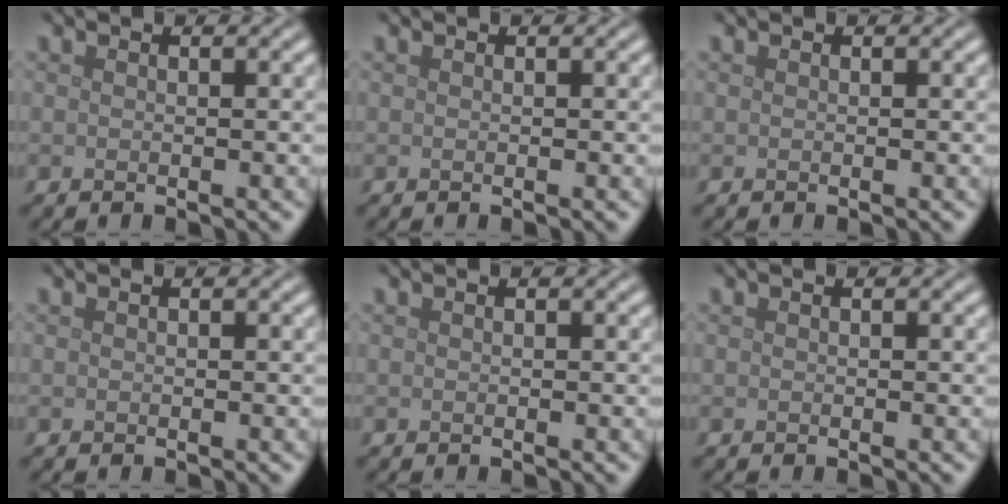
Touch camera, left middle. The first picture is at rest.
{"total": 0.0}
{"total": 0.0}
{"total": 0.0}
{"total": 0.0}
{"total": 0.0}